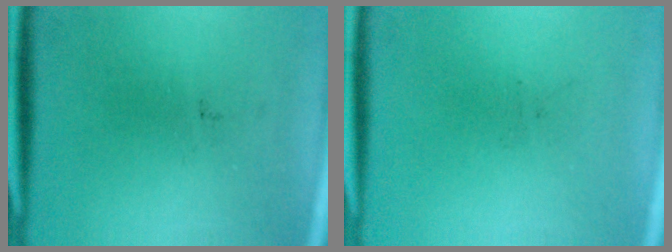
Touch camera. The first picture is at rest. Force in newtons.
{"total": 0.0}